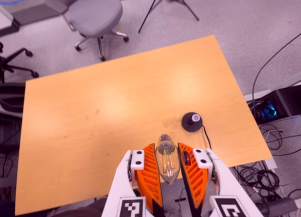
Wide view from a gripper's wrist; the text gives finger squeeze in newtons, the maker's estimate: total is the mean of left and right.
{"total": 12.5, "left": 12.8, "right": 12.1}